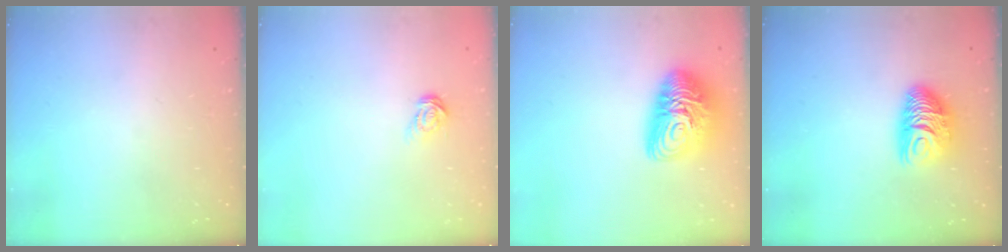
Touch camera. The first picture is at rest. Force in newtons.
{"total": 5.5, "press": 5.4, "slide": 0.5}
{"total": 14.0, "press": 14.0, "slide": 1.1}
{"total": 9.2, "press": 9.2, "slide": 0.5}